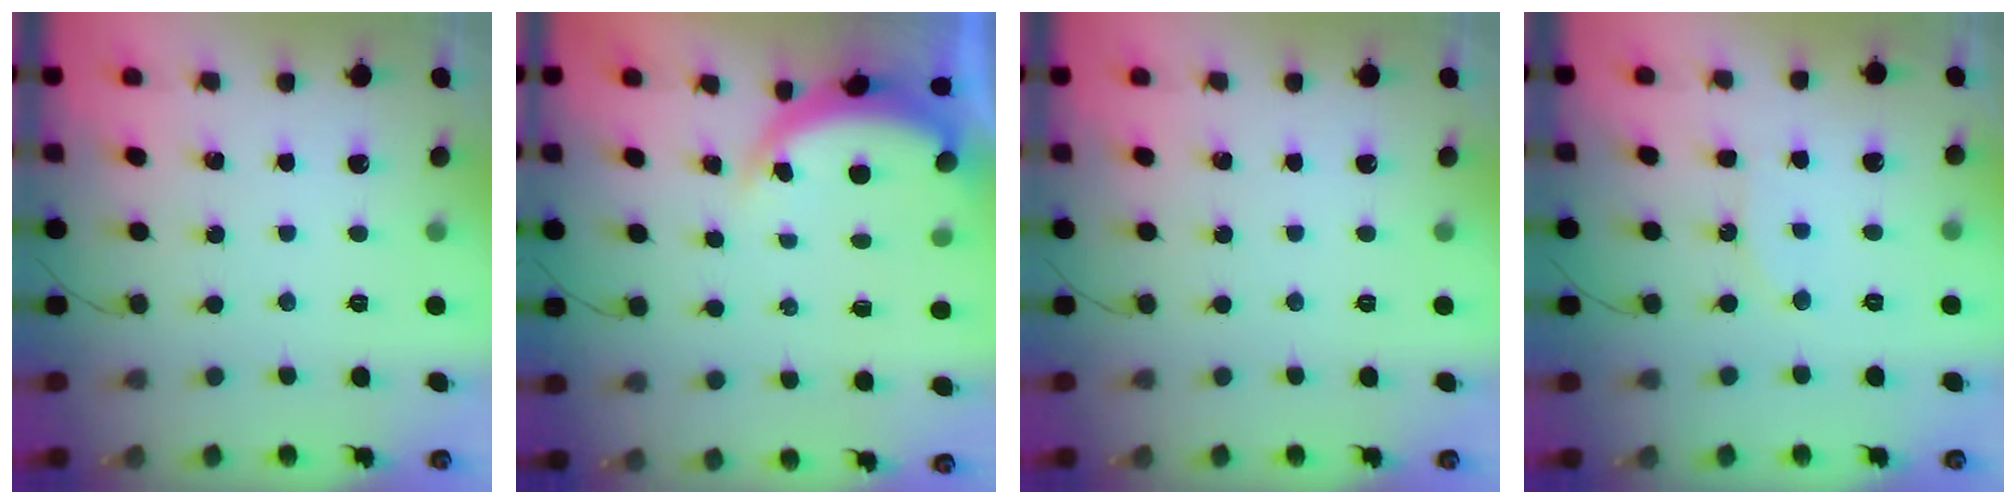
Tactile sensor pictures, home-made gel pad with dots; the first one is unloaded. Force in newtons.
{"total": 5.0, "press": 4.8, "slide": 1.3}
{"total": 0.0}
{"total": 7.5, "press": 7.2, "slide": 2.0}